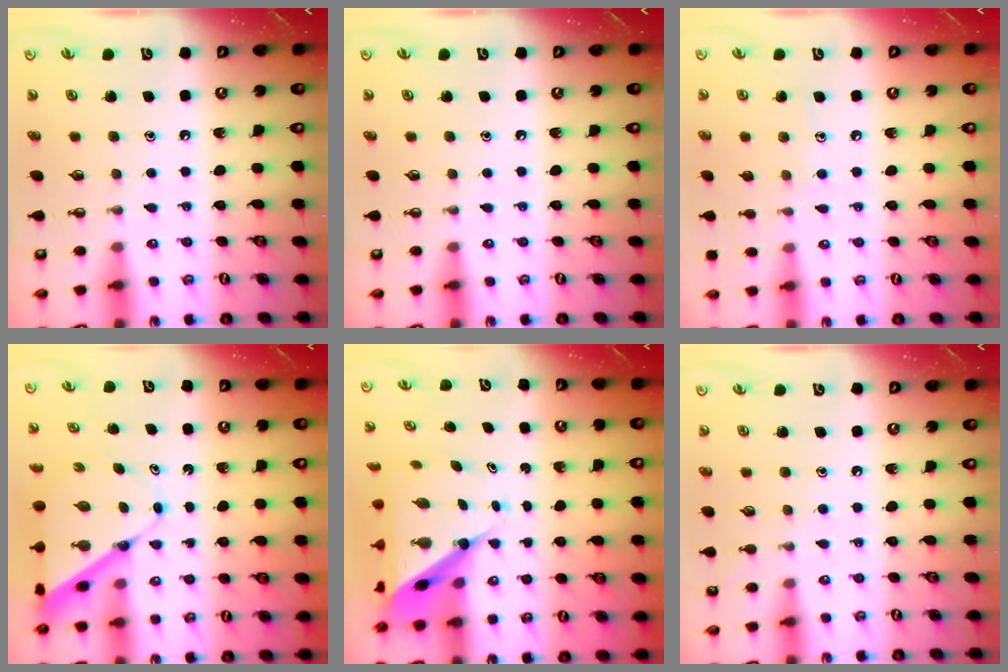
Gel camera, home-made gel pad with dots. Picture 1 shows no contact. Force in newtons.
{"total": 0.0}
{"total": 5.4, "press": 5.4, "slide": 0.5}
{"total": 8.7, "press": 8.7, "slide": 0.7}
{"total": 9.8, "press": 9.8, "slide": 0.8}
{"total": 2.9, "press": 2.9, "slide": 0.4}